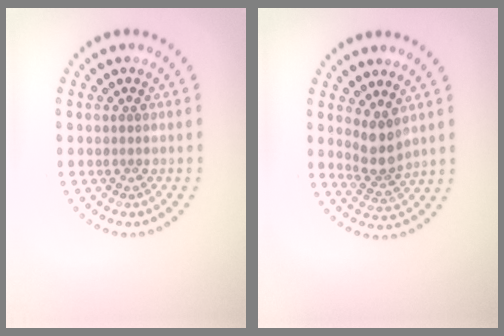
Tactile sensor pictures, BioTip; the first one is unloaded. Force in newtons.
{"total": 2.9, "press": 2.3, "slide": 1.8}